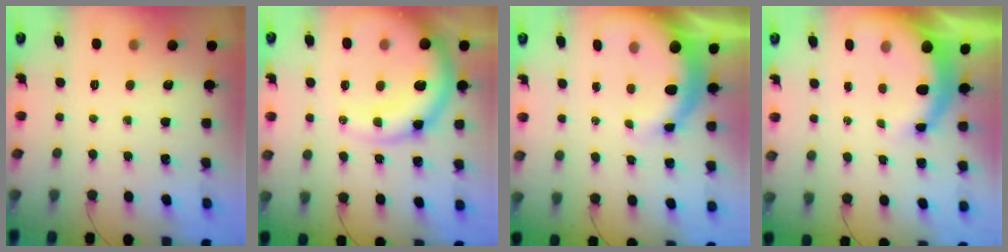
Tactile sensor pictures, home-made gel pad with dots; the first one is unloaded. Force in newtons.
{"total": 17.3, "press": 16.9, "slide": 3.9}
{"total": 9.7, "press": 9.5, "slide": 1.8}
{"total": 7.9, "press": 7.8, "slide": 1.3}